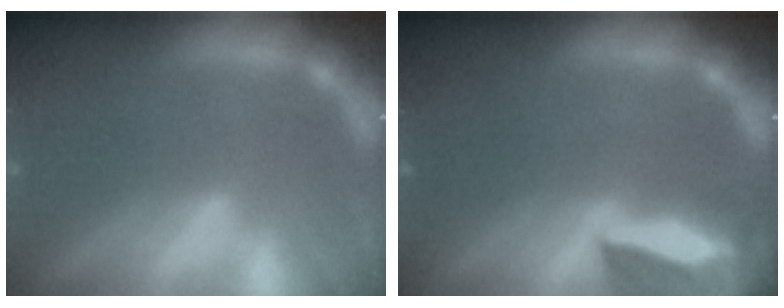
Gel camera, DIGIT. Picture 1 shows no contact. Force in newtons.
{"total": 9.4}